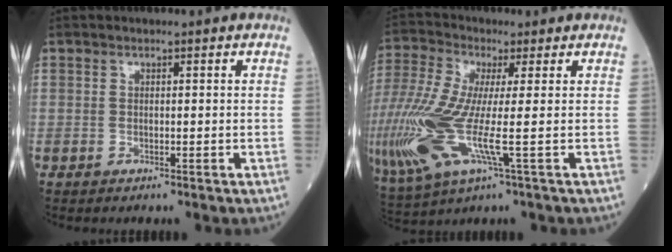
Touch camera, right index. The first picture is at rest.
{"total": 19.1, "force": [-3.6, 4.6, 18.2], "torque": [-0.472, -0.031, -0.068]}